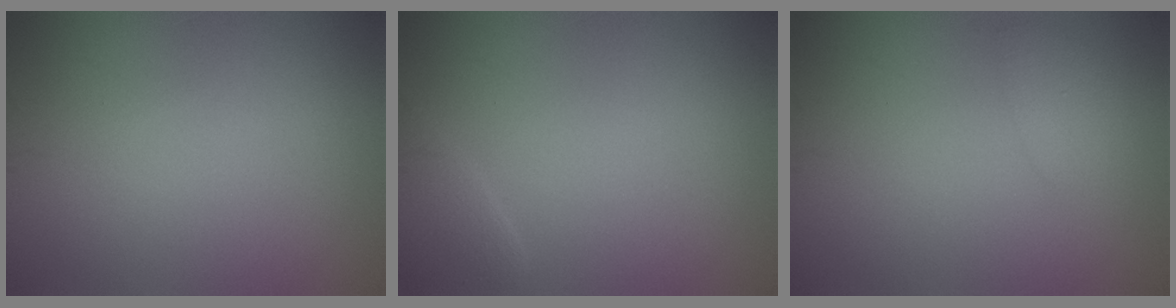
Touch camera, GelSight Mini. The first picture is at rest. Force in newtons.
{"total": 1.4, "press": 1.4, "slide": 0.1}
{"total": 1.3, "press": 1.3, "slide": 0.0}